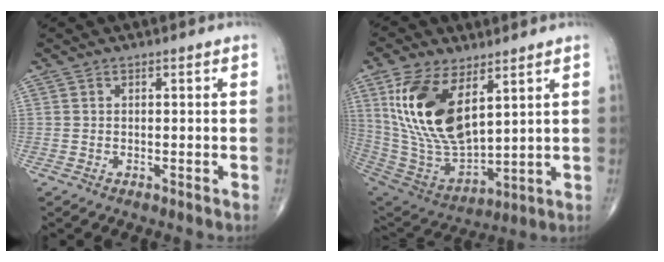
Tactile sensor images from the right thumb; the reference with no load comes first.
{"total": 19.7, "force": [7.3, 9.8, 15.4], "torque": [-0.288, -0.034, 0.155]}